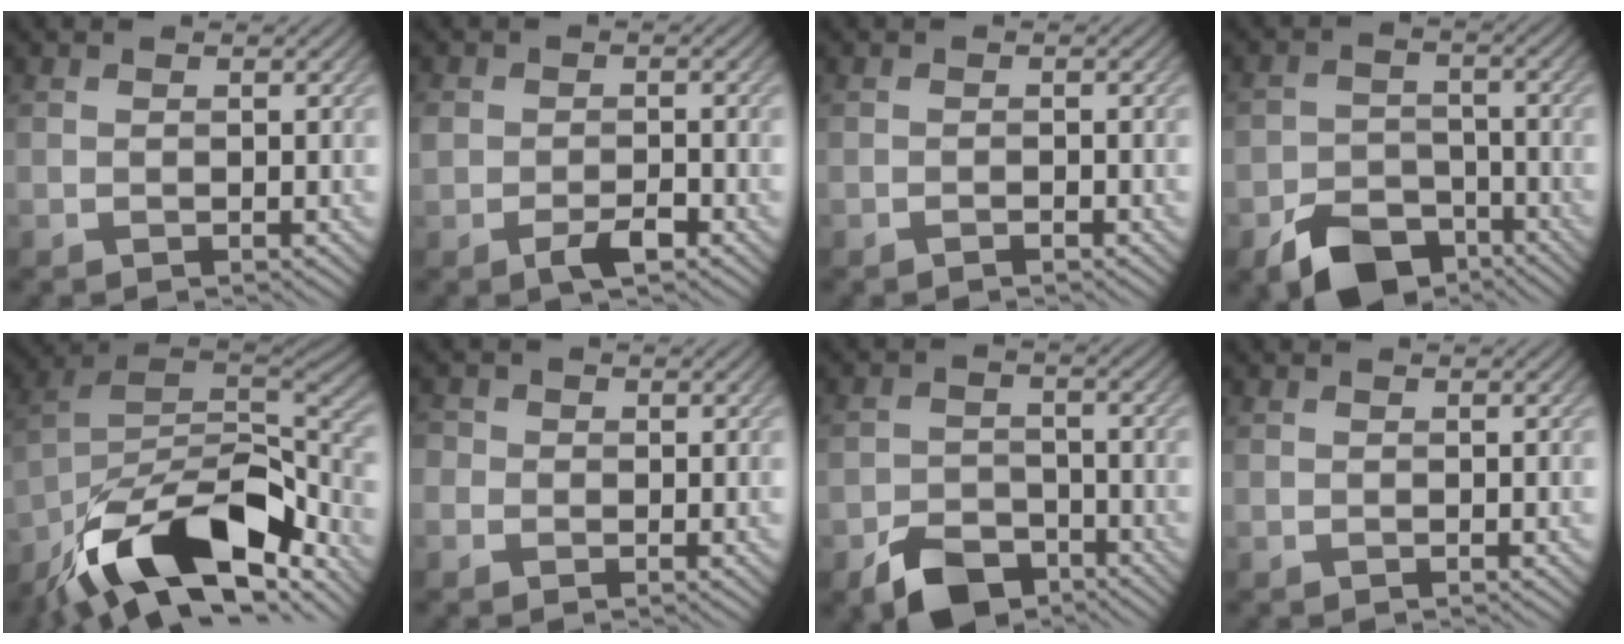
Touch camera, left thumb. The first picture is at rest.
{"total": 3.5, "force": [-1.8, 1.9, 2.3], "torque": [-0.040, -0.002, -0.034]}
{"total": 0.8, "force": [-0.6, 0.1, 0.5], "torque": [-0.007, 0.001, -0.010]}
{"total": 8.0, "force": [-5.4, 4.6, 3.6], "torque": [-0.065, -0.018, -0.101]}
{"total": 17.6, "force": [-11.5, 7.4, 11.1], "torque": [-0.225, -0.015, -0.205]}
{"total": 2.1, "force": [0.0, 2.1, 0.4], "torque": [-0.007, 0.006, -0.018]}
{"total": 6.6, "force": [-4.6, 3.6, 2.9], "torque": [-0.055, -0.009, -0.091]}
{"total": 0.0}